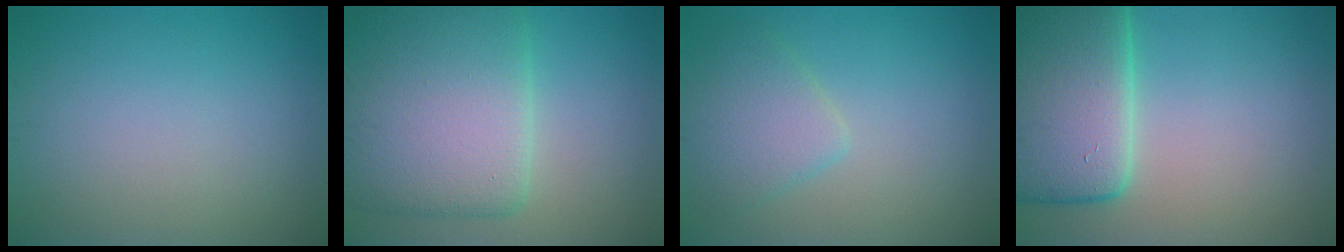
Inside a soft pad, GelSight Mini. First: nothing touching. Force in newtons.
{"total": 10.9, "press": 10.9, "slide": 0.3}
{"total": 3.4, "press": 3.4, "slide": 0.3}
{"total": 11.5, "press": 11.5, "slide": 0.8}